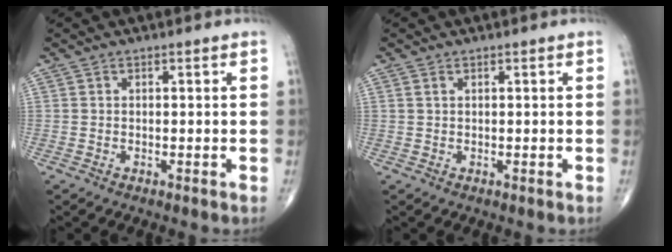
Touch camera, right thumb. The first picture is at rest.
{"total": 0.5, "force": [0.3, 0.3, 0.4], "torque": [-0.008, 0.004, 0.007]}